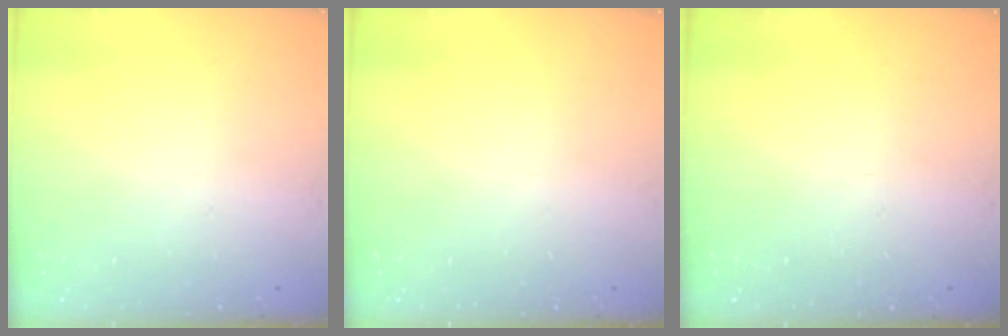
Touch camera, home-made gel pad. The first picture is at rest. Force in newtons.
{"total": 0.0}
{"total": 0.0}